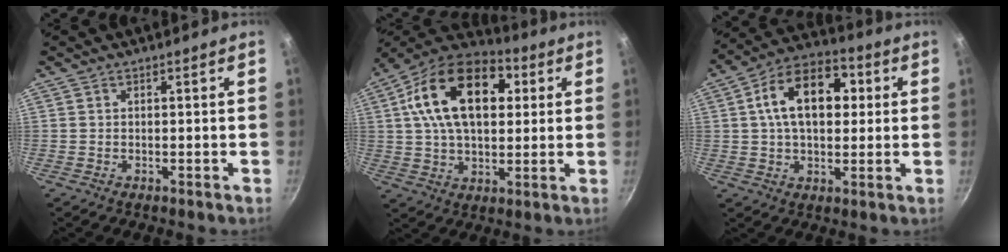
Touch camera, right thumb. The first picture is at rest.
{"total": 21.5, "force": [5.4, 13.3, 16.0], "torque": [-0.249, 0.014, 0.073]}
{"total": 15.9, "force": [3.1, 10.0, 11.9], "torque": [-0.161, 0.021, 0.033]}